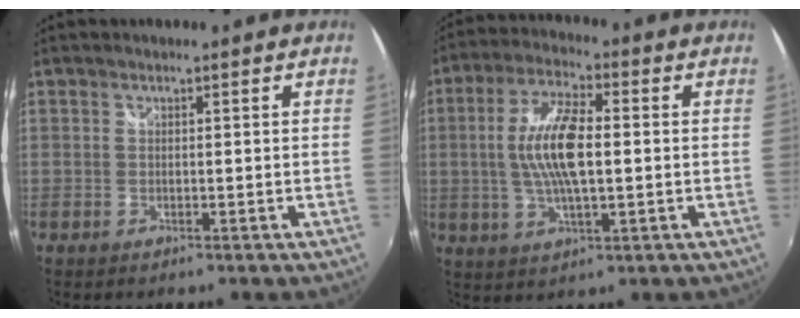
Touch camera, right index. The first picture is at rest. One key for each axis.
{"total": 11.5, "fx": 0.3, "fy": 3.8, "fz": 10.9, "tx": -0.216, "ty": 0.006, "tz": 0.004}